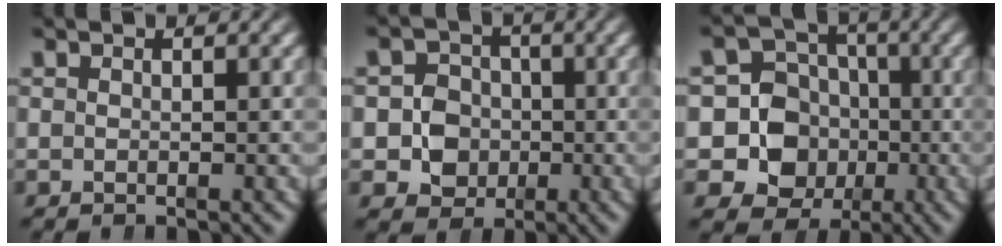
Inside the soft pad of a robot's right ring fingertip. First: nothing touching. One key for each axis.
{"total": 5.4, "fx": -1.2, "fy": 4.9, "fz": 2.0, "tx": -0.031, "ty": -0.020, "tz": -0.016}
{"total": 12.2, "fx": -2.7, "fy": 11.0, "fz": 4.5, "tx": -0.098, "ty": -0.051, "tz": -0.044}